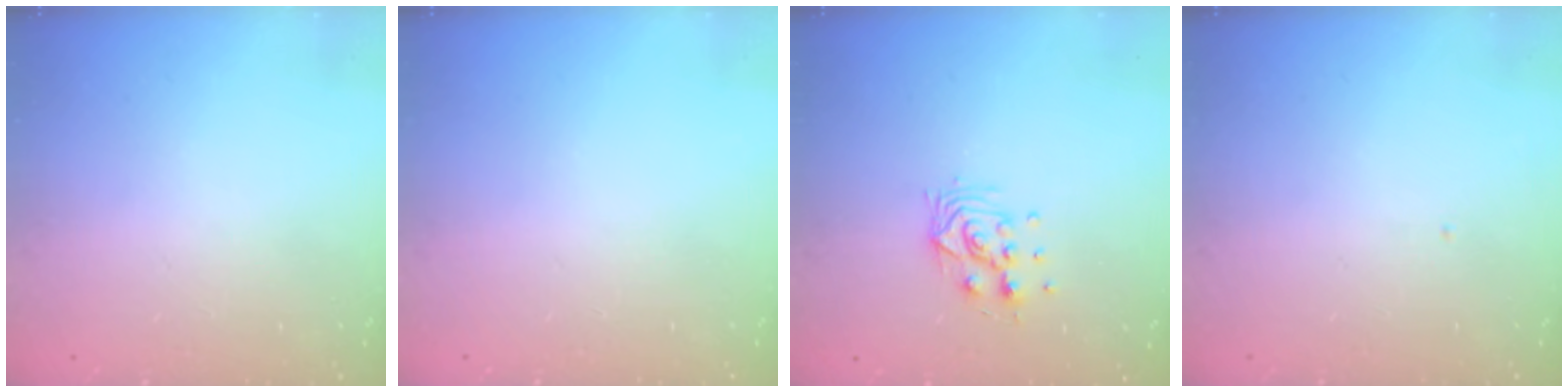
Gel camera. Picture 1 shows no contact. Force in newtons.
{"total": 0.0}
{"total": 8.3, "press": 8.3, "slide": 0.7}
{"total": 0.0}